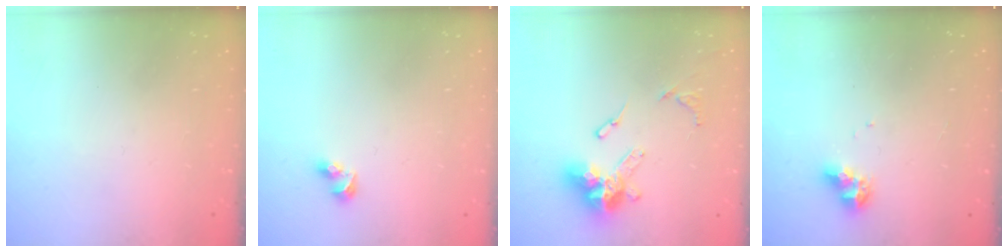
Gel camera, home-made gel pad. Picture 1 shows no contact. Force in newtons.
{"total": 3.6, "press": 3.5, "slide": 0.7}
{"total": 14.2, "press": 14.1, "slide": 1.3}
{"total": 7.4, "press": 7.3, "slide": 1.0}